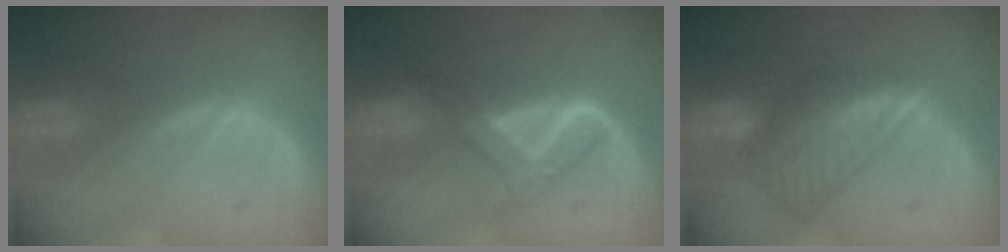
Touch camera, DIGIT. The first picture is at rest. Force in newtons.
{"total": 5.2, "press": 5.2, "slide": 0.5}
{"total": 8.8, "press": 7.7, "slide": 4.4}